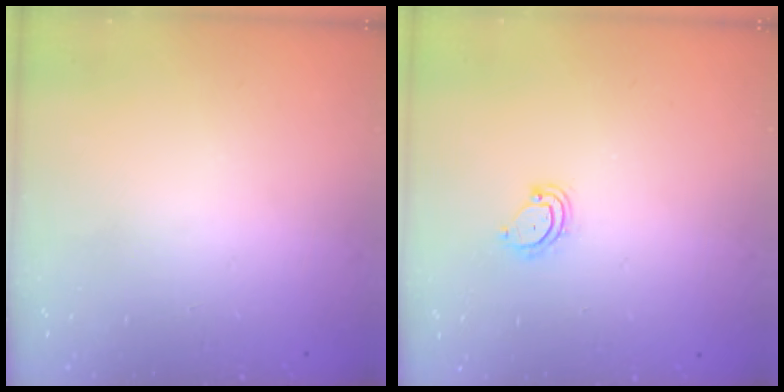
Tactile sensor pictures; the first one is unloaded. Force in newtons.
{"total": 5.3, "press": 5.3, "slide": 0.4}